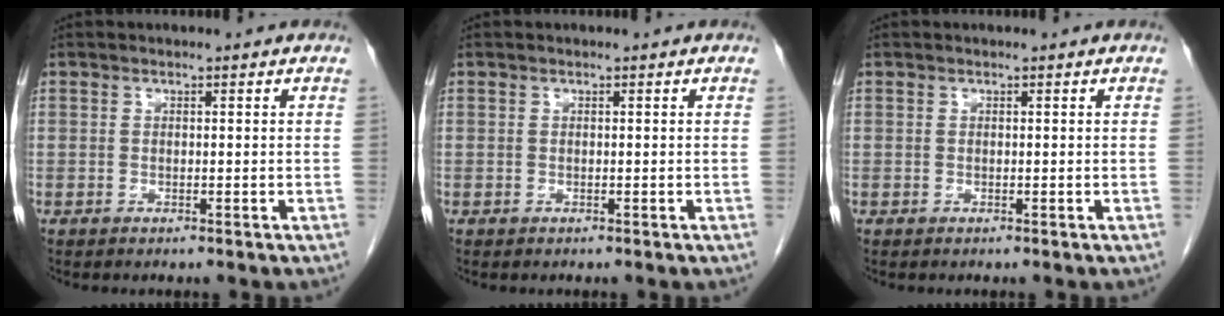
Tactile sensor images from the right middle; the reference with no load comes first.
{"total": 0.0}
{"total": 0.0}